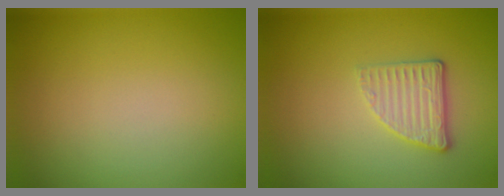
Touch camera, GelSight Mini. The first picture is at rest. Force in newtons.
{"total": 2.7, "press": 2.3, "slide": 1.4}